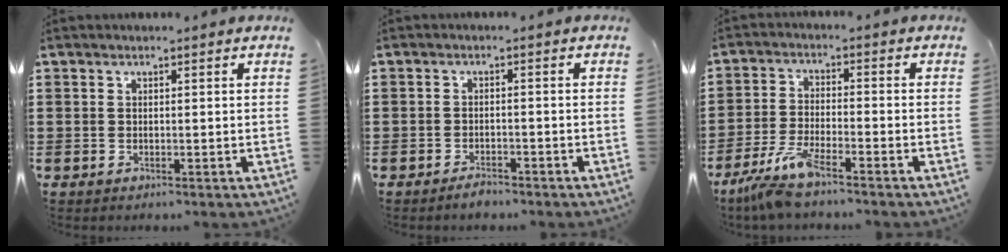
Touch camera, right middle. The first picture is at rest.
{"total": 2.0, "force": [-1.9, 0.5, 0.5], "torque": [-0.014, 0.001, -0.037]}
{"total": 6.4, "force": [-5.2, 0.5, 3.7], "torque": [-0.092, -0.017, -0.103]}